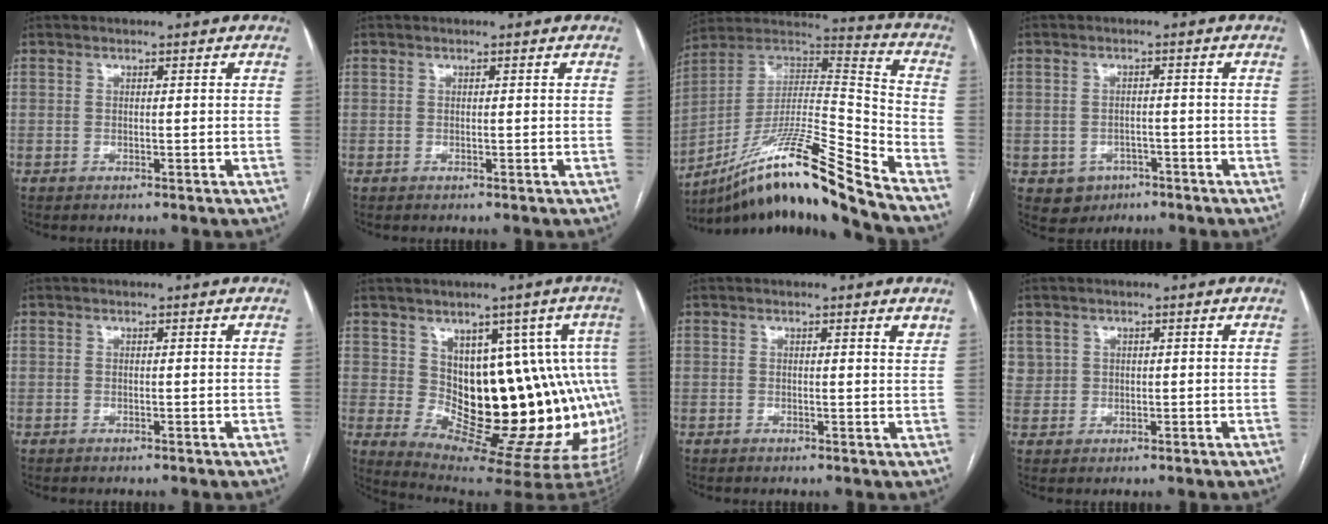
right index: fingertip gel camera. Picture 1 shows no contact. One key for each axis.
{"total": 0.0}
{"total": 19.6, "fx": -14.6, "fy": -0.9, "fz": 13.1, "tx": -0.240, "ty": 0.014, "tz": -0.260}
{"total": 4.2, "fx": -1.8, "fy": 3.7, "fz": 0.7, "tx": -0.003, "ty": 0.009, "tz": -0.019}
{"total": 0.0}
{"total": 15.2, "fx": 2.3, "fy": 7.4, "fz": 13.1, "tx": -0.149, "ty": 0.015, "tz": 0.052}
{"total": 1.8, "fx": 1.3, "fy": 0.1, "fz": 1.2, "tx": -0.016, "ty": -0.007, "tz": 0.014}
{"total": 2.7, "fx": 1.2, "fy": 2.4, "fz": 0.0, "tx": 0.017, "ty": 0.007, "tz": 0.019}